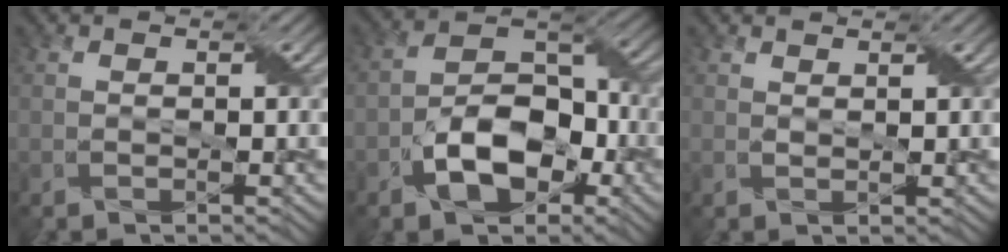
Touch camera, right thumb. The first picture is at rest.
{"total": 8.7, "force": [-4.1, 5.2, 5.7], "torque": [-0.094, 0.005, -0.079]}
{"total": 1.0, "force": [0.9, 0.0, -0.3], "torque": [0.002, -0.005, 0.014]}